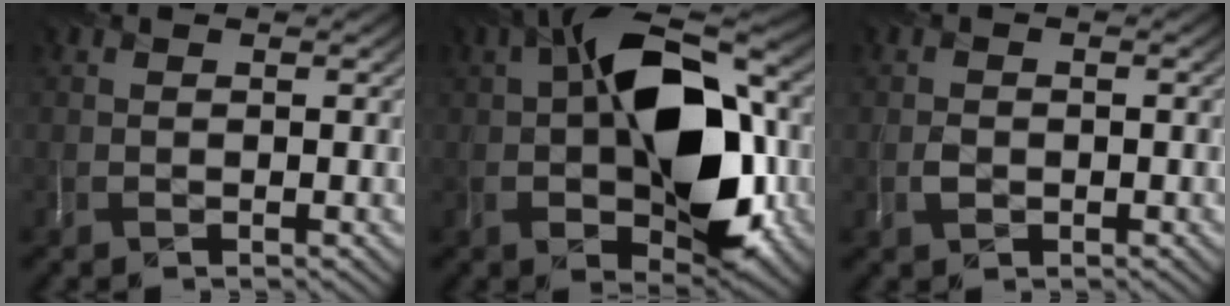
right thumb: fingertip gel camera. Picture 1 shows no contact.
{"total": 15.1, "force": [-1.1, 8.2, 12.6], "torque": [-0.192, 0.008, -0.019]}
{"total": 0.7, "force": [-0.2, 0.6, 0.2], "torque": [-0.002, 0.006, -0.002]}